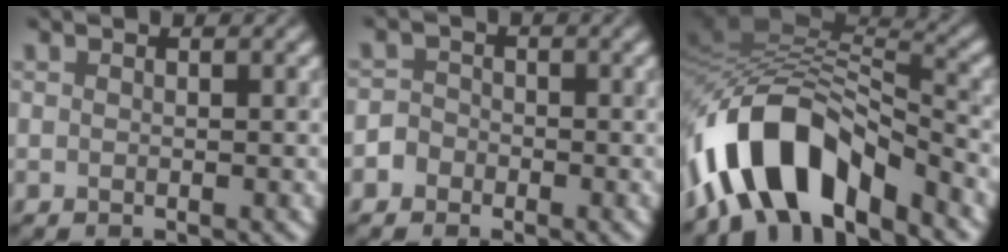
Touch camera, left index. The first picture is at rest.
{"total": 1.6, "force": [-0.9, 1.3, 0.1], "torque": [0.014, 0.007, -0.023]}
{"total": 11.4, "force": [-5.9, 5.2, 8.3], "torque": [-0.140, 0.019, -0.111]}